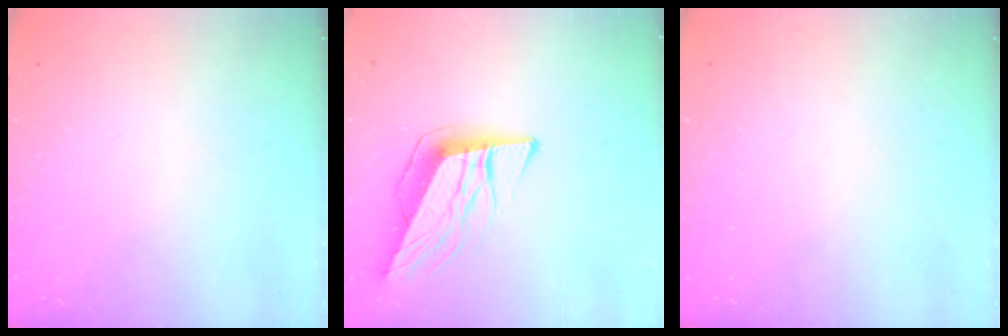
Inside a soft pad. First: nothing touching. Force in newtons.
{"total": 11.2, "press": 10.6, "slide": 3.7}
{"total": 0.0}